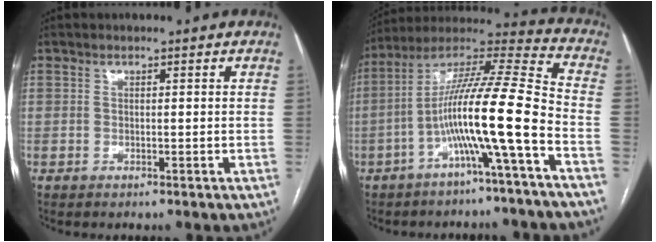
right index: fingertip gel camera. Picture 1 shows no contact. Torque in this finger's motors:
{"motor_torque": [2.14, 0.00, 1.05, 0.21]}